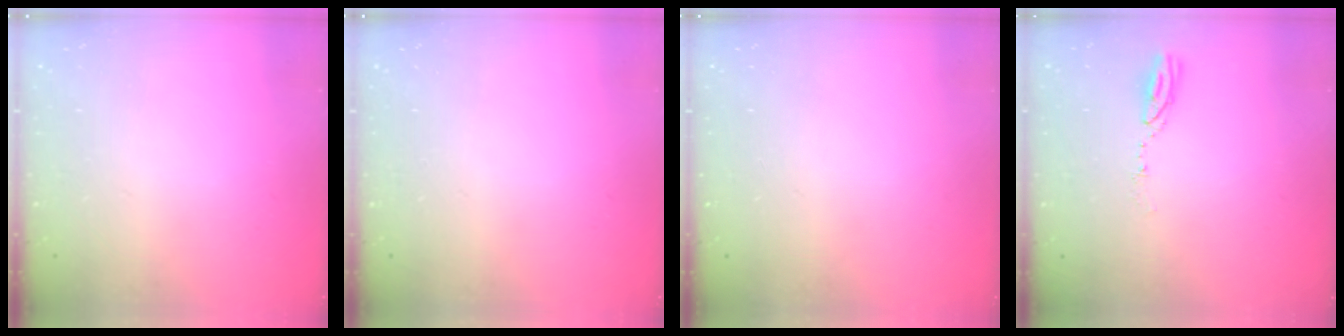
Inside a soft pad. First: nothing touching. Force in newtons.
{"total": 0.0}
{"total": 13.0, "press": 3.6, "slide": 12.5}
{"total": 4.0, "press": 4.0, "slide": 0.4}